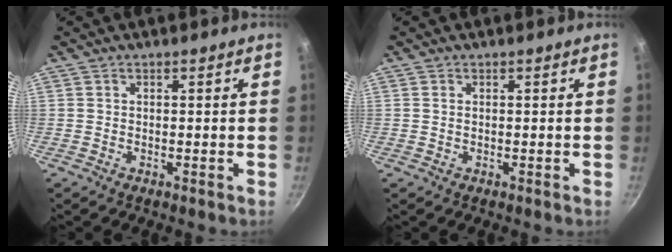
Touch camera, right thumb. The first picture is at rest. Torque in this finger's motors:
{"motor_torque": [0.13, -0.37, -0.05, 0.45, 0.04]}